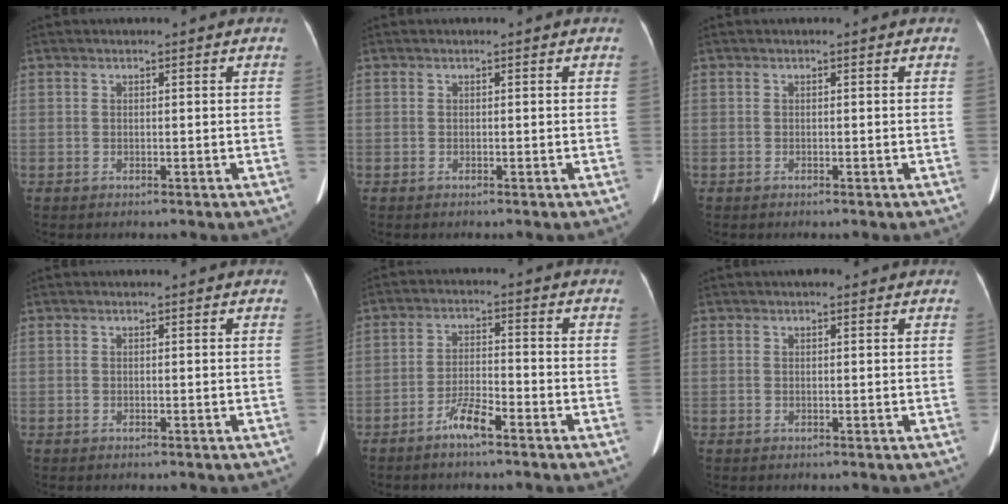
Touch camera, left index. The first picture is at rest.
{"total": 0.0}
{"total": 0.0}
{"total": 0.0}
{"total": 4.7, "force": [-3.5, 0.6, 3.1], "torque": [-0.066, -0.001, -0.066]}
{"total": 1.1, "force": [0.7, 0.5, 0.7], "torque": [-0.013, 0.009, 0.007]}